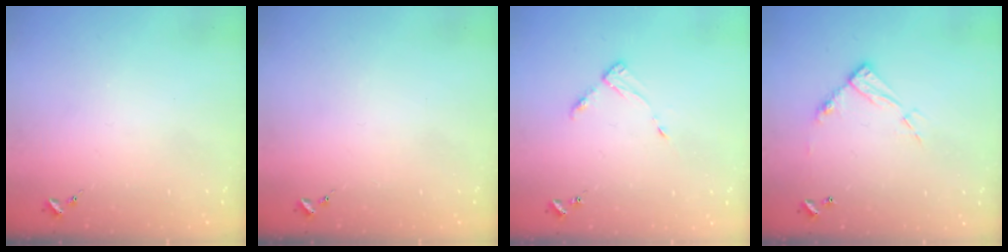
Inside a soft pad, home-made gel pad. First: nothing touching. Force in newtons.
{"total": 0.0}
{"total": 4.9, "press": 4.8, "slide": 0.6}
{"total": 11.8, "press": 11.7, "slide": 1.1}